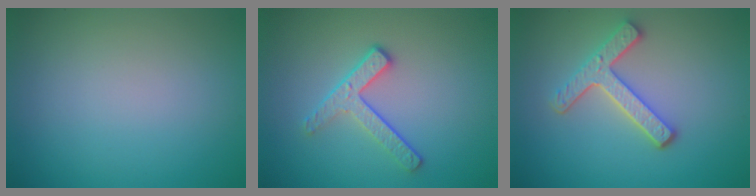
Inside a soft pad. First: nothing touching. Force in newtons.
{"total": 2.9, "press": 2.4, "slide": 1.6}
{"total": 3.7, "press": 3.1, "slide": 2.0}